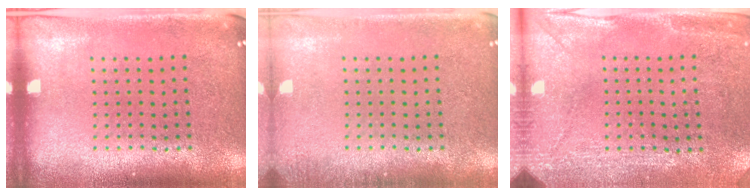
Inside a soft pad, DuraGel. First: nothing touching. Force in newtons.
{"total": 1.0, "press": 1.0, "slide": 0.1}
{"total": 3.0, "press": 2.7, "slide": 1.3}